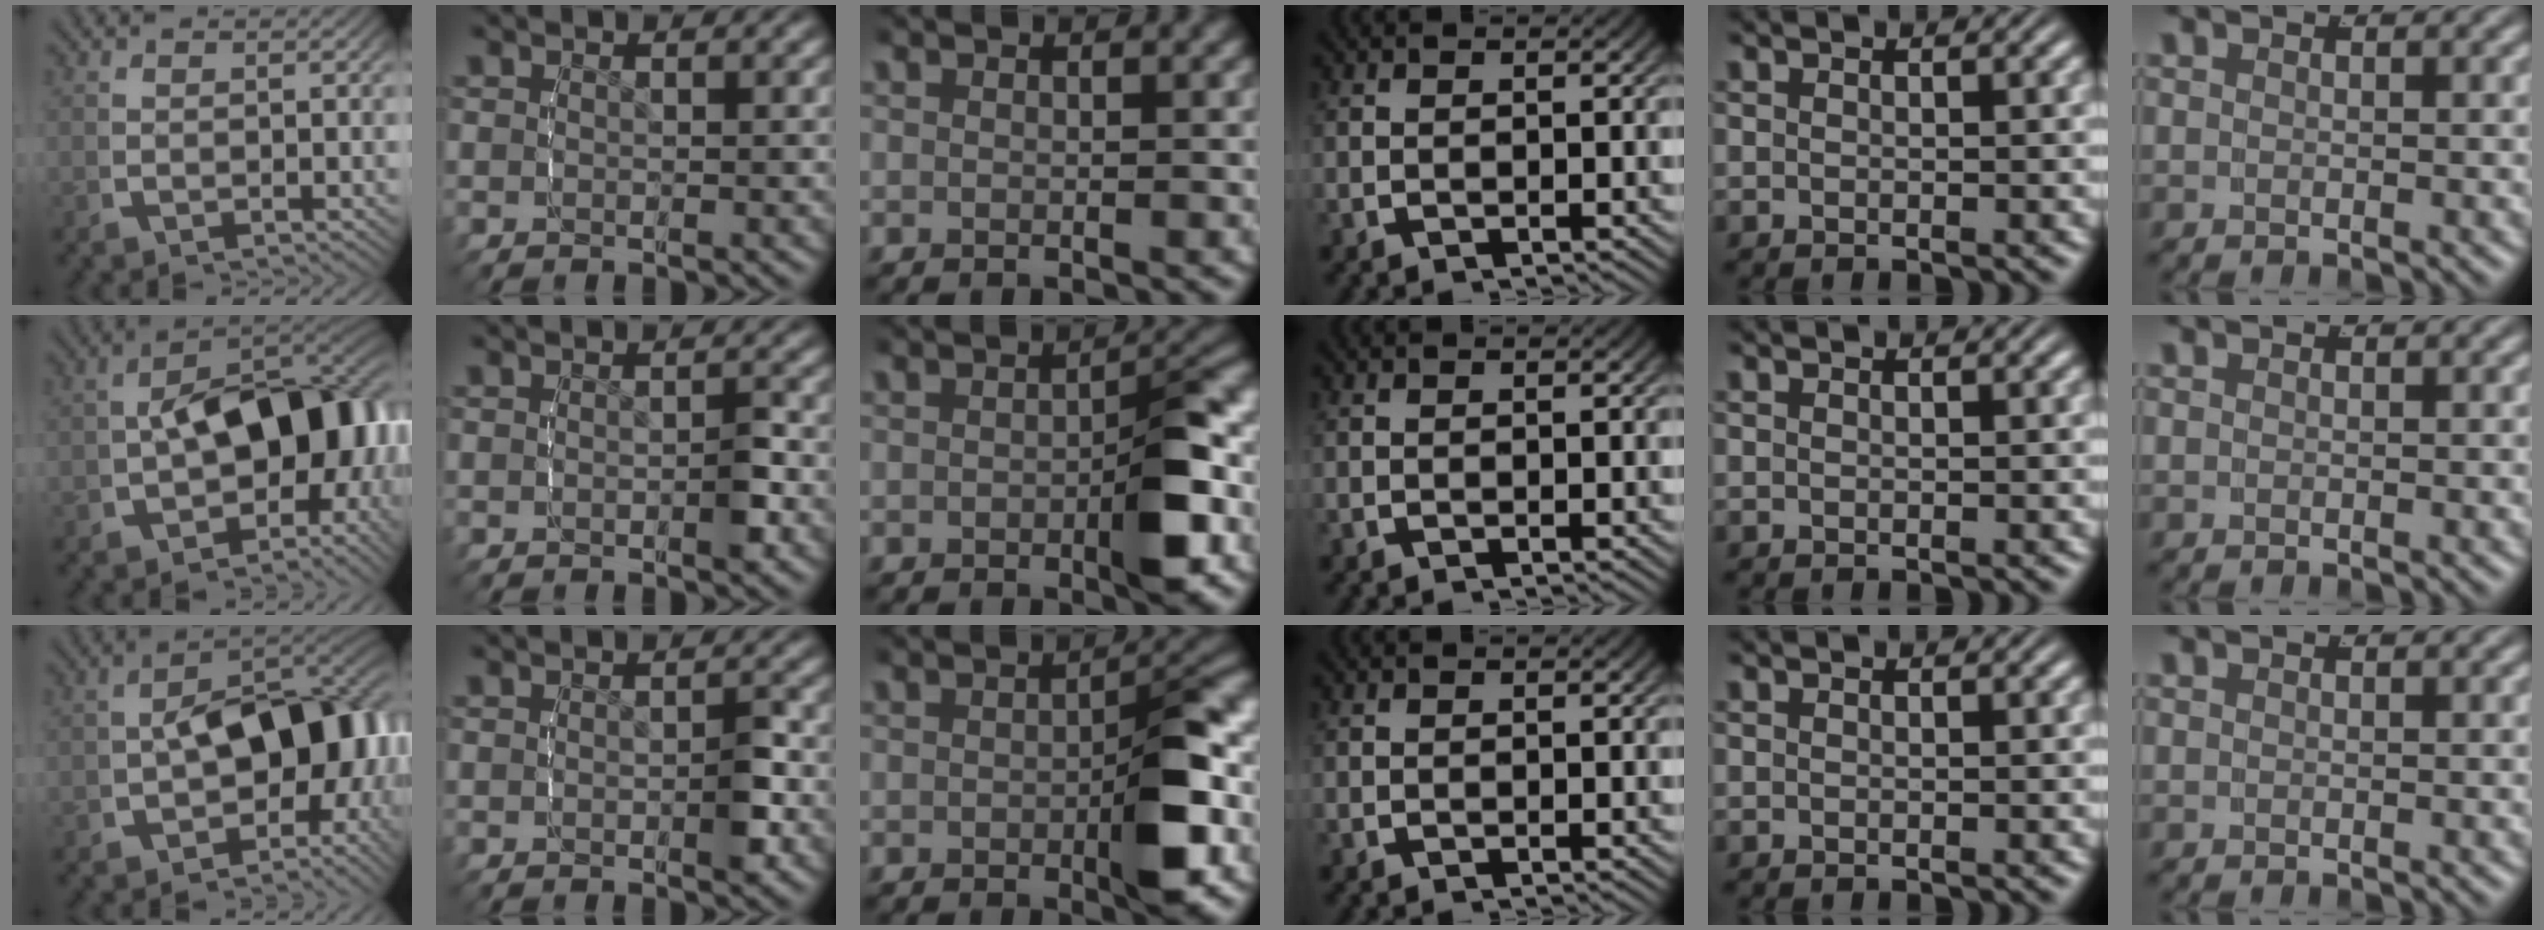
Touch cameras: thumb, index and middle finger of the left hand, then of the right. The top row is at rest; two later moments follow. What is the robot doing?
{"motion": "lift_and_place", "object": "legos"}